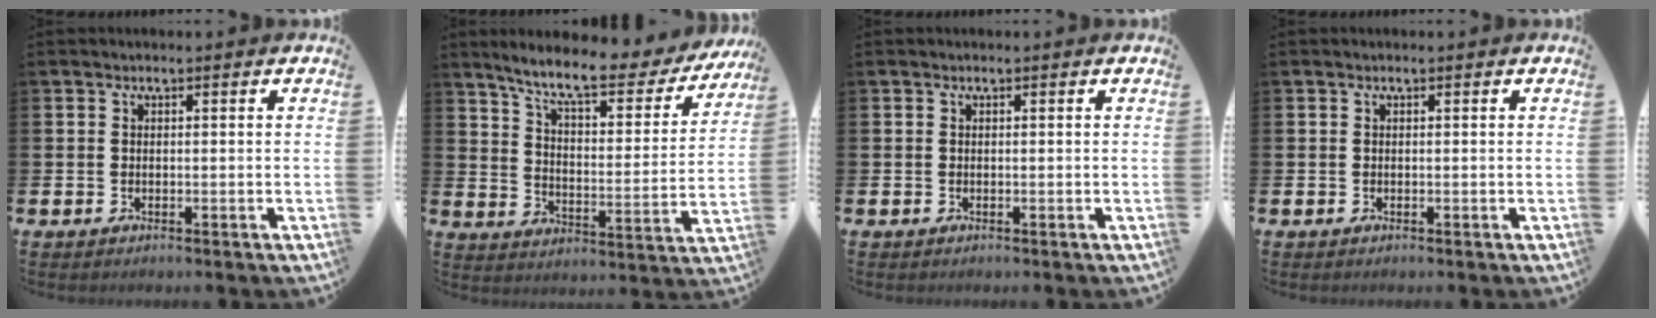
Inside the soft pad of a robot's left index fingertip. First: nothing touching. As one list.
[{"total": 8.7, "force": [7.4, 1.7, 4.1], "torque": [-0.109, -0.048, 0.122]}, {"total": 0.0}, {"total": 0.0}]